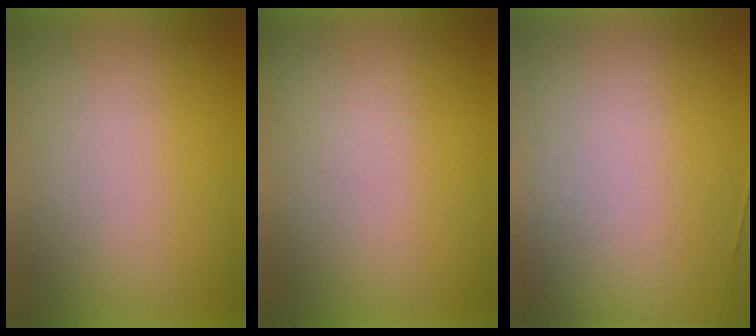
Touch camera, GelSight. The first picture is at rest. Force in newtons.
{"total": 1.3}
{"total": 1.7}